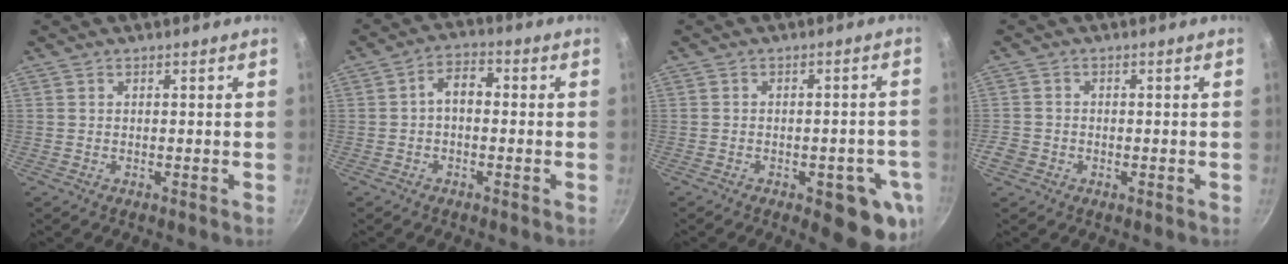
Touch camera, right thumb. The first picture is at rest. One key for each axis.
{"total": 4.7, "fx": -0.3, "fy": 3.0, "fz": 3.6, "tx": -0.048, "ty": 0.017, "tz": -0.013}
{"total": 11.0, "fx": -4.2, "fy": 4.6, "fz": 9.1, "tx": -0.070, "ty": 0.011, "tz": -0.049}
{"total": 3.3, "fx": -1.3, "fy": 2.8, "fz": 1.2, "tx": -0.022, "ty": 0.011, "tz": -0.025}